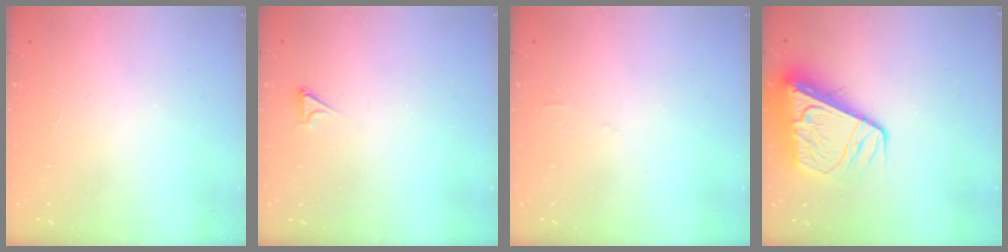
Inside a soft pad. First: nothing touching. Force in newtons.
{"total": 2.2, "press": 2.2, "slide": 0.3}
{"total": 2.3, "press": 2.3, "slide": 0.4}
{"total": 11.9, "press": 11.8, "slide": 1.3}